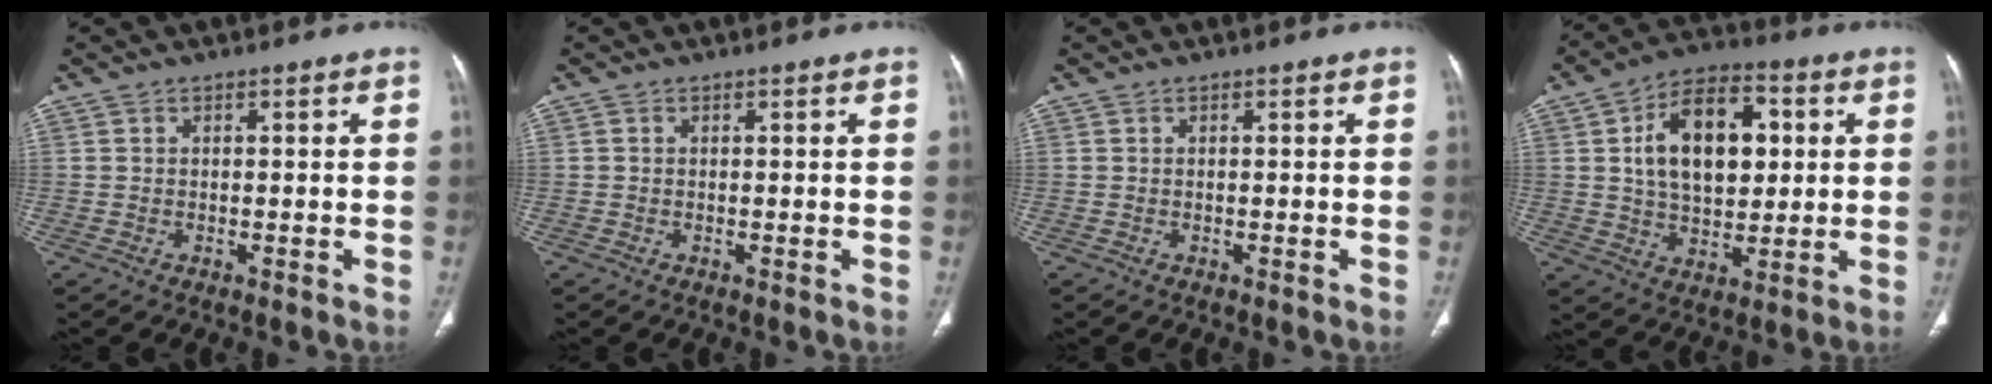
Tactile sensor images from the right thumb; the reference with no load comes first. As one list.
[{"total": 0.0}, {"total": 0.0}, {"total": 16.6, "force": [3.4, 10.1, 12.7], "torque": [-0.178, 0.006, 0.056]}]